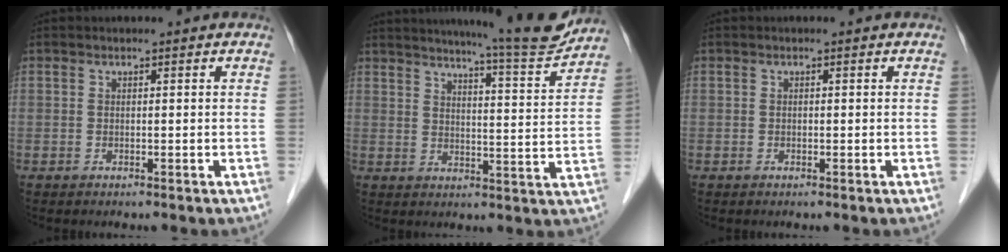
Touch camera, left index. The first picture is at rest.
{"total": 13.0, "force": [11.9, -0.3, 5.1], "torque": [-0.074, -0.023, 0.151]}
{"total": 0.0}